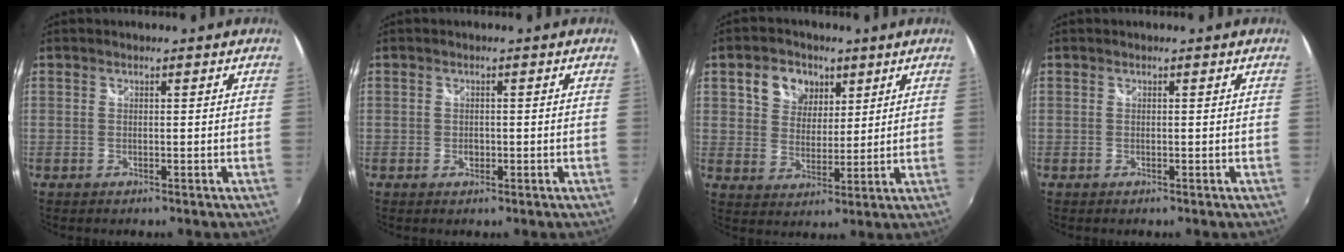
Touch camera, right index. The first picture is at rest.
{"total": 1.3, "force": [-0.3, 1.1, 0.7], "torque": [-0.011, -0.001, -0.006]}
{"total": 8.0, "force": [3.8, 6.3, 3.3], "torque": [-0.064, 0.021, 0.068]}
{"total": 0.0}